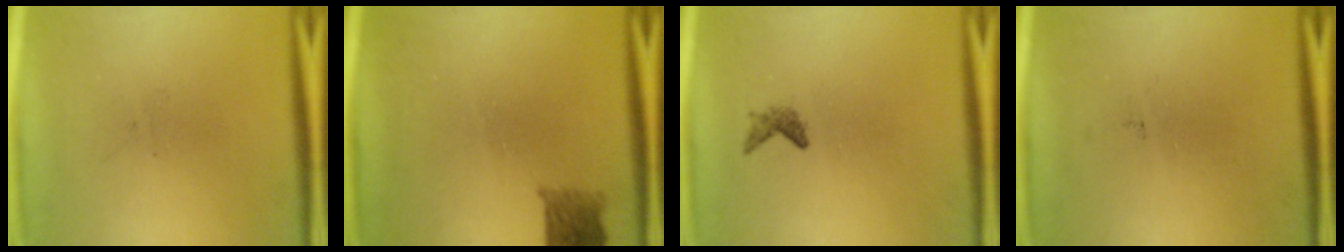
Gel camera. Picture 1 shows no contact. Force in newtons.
{"total": 2.8}
{"total": 1.1}
{"total": 0.0}